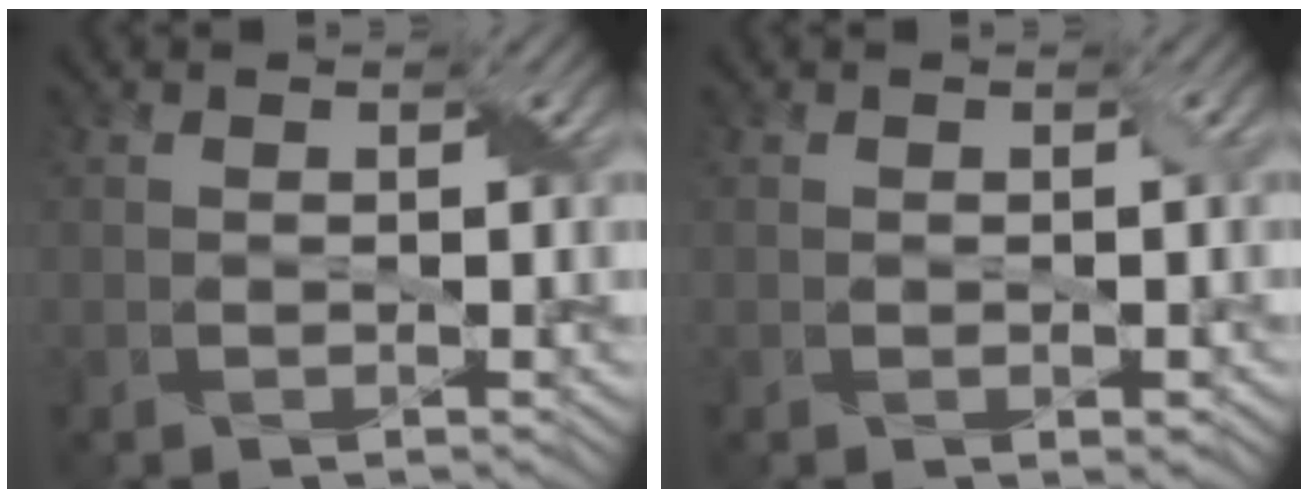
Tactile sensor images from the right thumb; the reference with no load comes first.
{"total": 1.0, "force": [-0.2, 0.5, 0.8], "torque": [-0.012, -0.001, 0.002]}